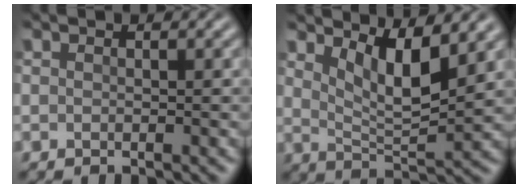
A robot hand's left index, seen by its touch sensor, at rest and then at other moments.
{"total": 5.2, "force": [2.6, 1.6, 4.2], "torque": [-0.080, -0.014, 0.045]}